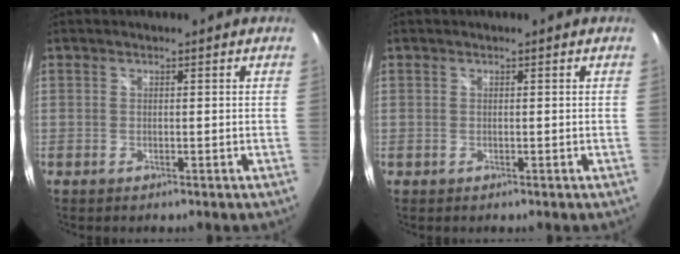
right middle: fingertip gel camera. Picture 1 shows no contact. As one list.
[{"total": 0.0}]